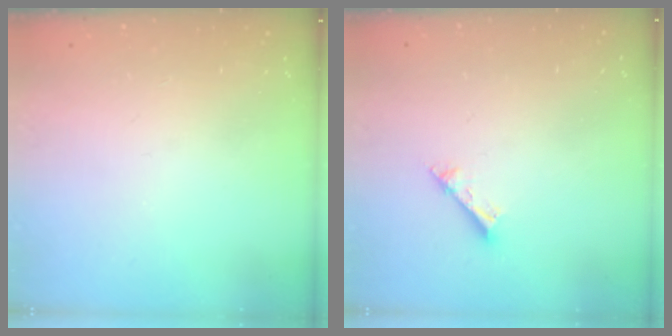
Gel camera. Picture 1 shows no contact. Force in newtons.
{"total": 2.5, "press": 2.5, "slide": 0.1}